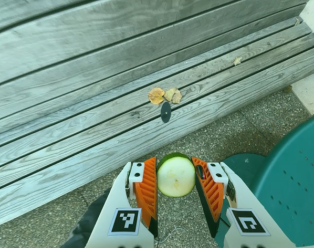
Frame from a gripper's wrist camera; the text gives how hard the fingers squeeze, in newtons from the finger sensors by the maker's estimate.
{"total": 9.3, "left": 9.5, "right": 9.1}